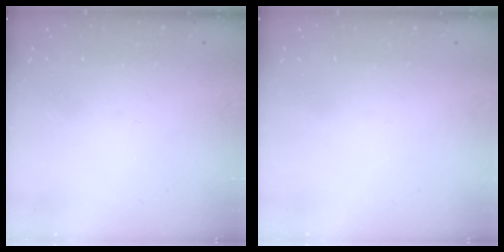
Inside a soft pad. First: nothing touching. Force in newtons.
{"total": 1.8, "press": 1.7, "slide": 0.1}